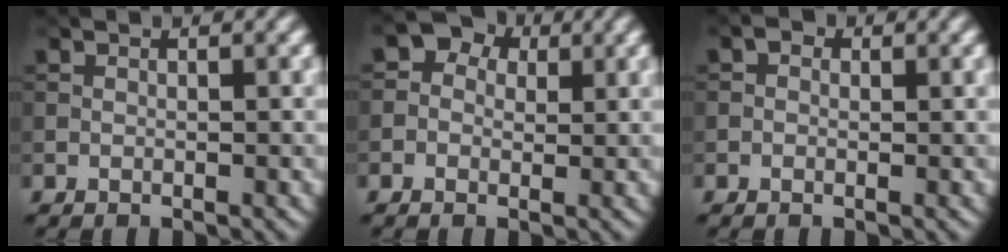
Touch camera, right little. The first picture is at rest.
{"total": 4.9, "force": [1.5, 4.0, 2.3], "torque": [-0.013, 0.015, -0.020]}
{"total": 0.9, "force": [0.2, 0.7, 0.4], "torque": [-0.005, -0.004, -0.005]}